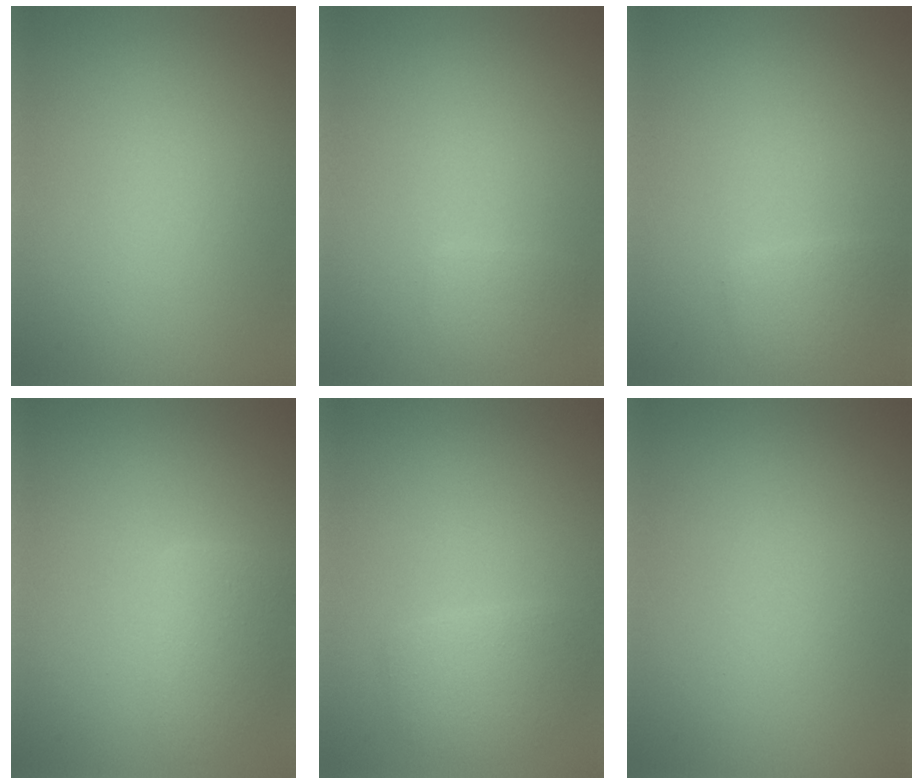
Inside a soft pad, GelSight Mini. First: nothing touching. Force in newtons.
{"total": 1.3, "press": 1.3, "slide": 0.1}
{"total": 1.7, "press": 1.7, "slide": 0.1}
{"total": 2.8, "press": 2.8, "slide": 0.0}
{"total": 2.3, "press": 2.3, "slide": 0.0}
{"total": 0.0}